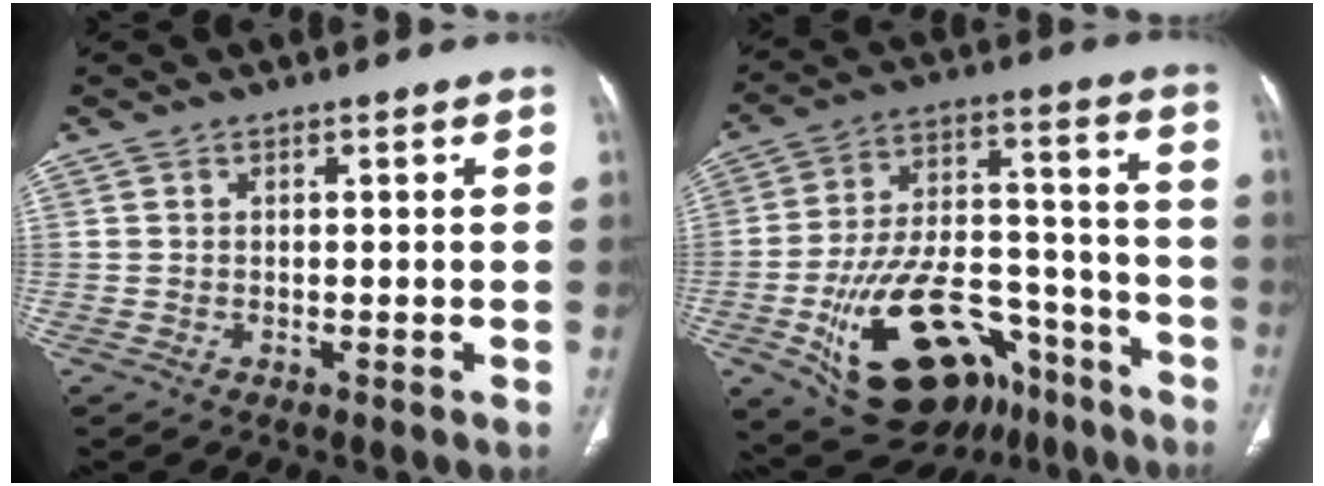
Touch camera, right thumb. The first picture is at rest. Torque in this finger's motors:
{"motor_torque": [5.01, 0.00, 1.82, -0.96, 0.54]}